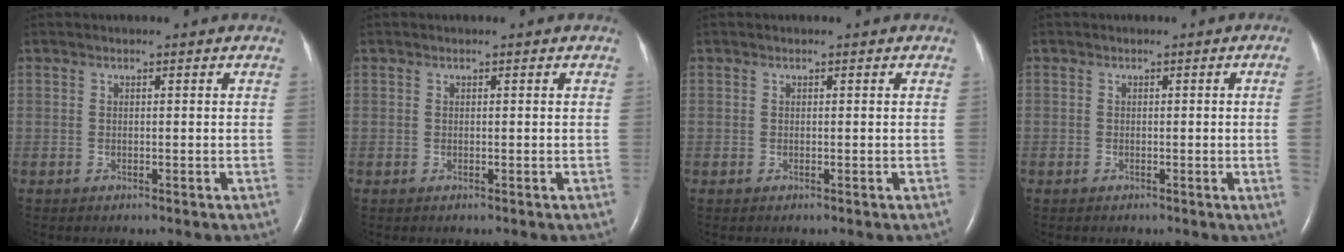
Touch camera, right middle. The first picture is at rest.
{"total": 0.0}
{"total": 0.0}
{"total": 2.2, "force": [-0.3, -0.9, 2.0], "torque": [-0.023, -0.002, -0.004]}